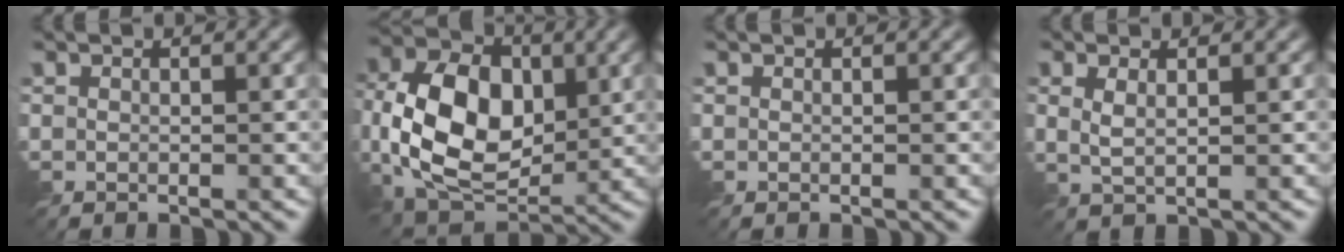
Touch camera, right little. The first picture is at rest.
{"total": 10.9, "force": [-0.5, 7.3, 8.1], "torque": [-0.158, -0.003, -0.017]}
{"total": 0.0}
{"total": 1.4, "force": [0.1, 0.5, 1.3], "torque": [-0.032, -0.006, 0.002]}